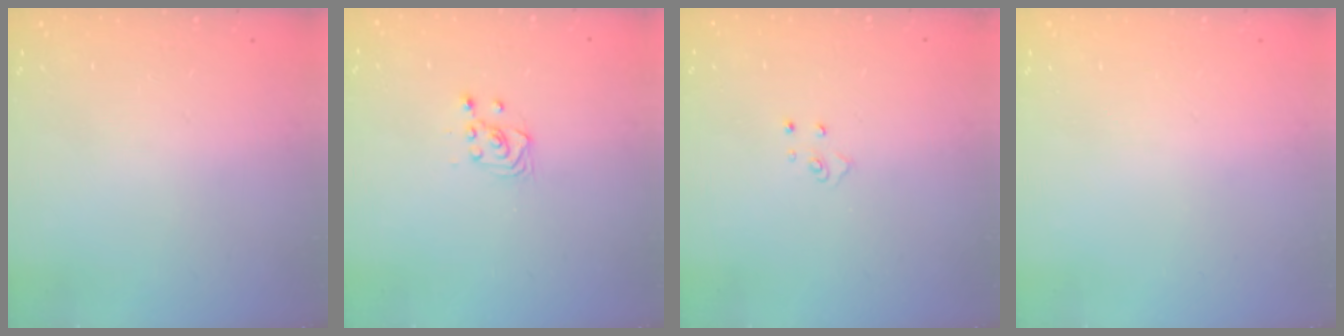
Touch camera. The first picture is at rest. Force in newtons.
{"total": 3.5, "press": 3.2, "slide": 1.5}
{"total": 4.3, "press": 4.3, "slide": 0.4}
{"total": 0.0}